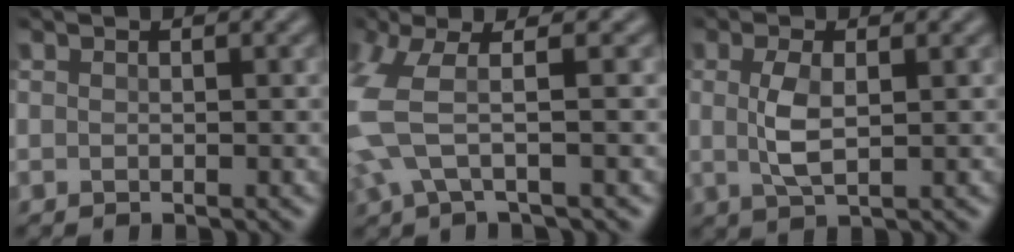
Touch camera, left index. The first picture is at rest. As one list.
[{"total": 6.0, "force": [0.0, 2.1, 5.6], "torque": [-0.152, 0.003, -0.007]}, {"total": 3.0, "force": [0.1, 1.1, 2.8], "torque": [-0.063, 0.001, 0.004]}]